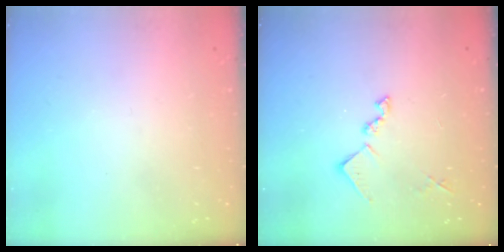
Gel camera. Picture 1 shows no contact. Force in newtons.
{"total": 10.8, "press": 10.8, "slide": 0.6}